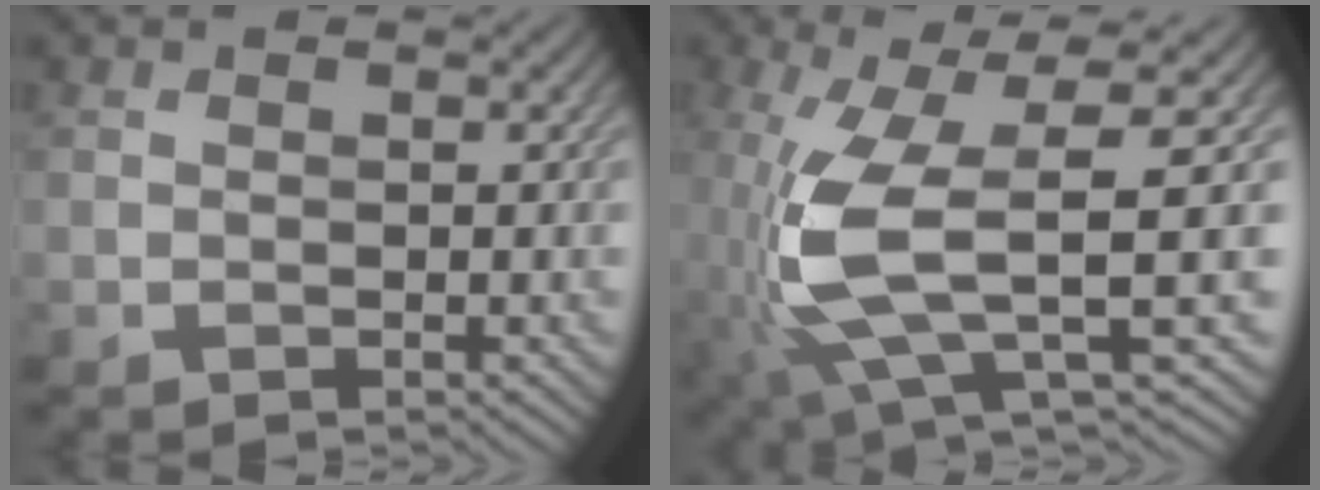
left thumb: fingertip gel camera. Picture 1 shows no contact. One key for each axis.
{"total": 10.9, "fx": -1.3, "fy": 2.7, "fz": 10.5, "tx": -0.224, "ty": -0.003, "tz": -0.026}